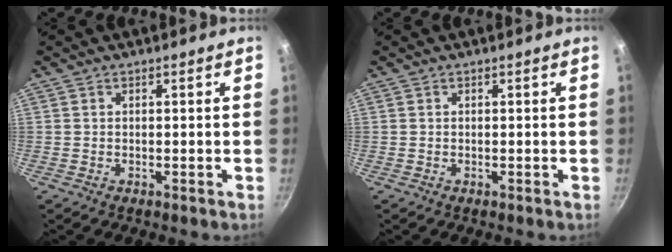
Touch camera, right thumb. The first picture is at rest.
{"total": 0.0}